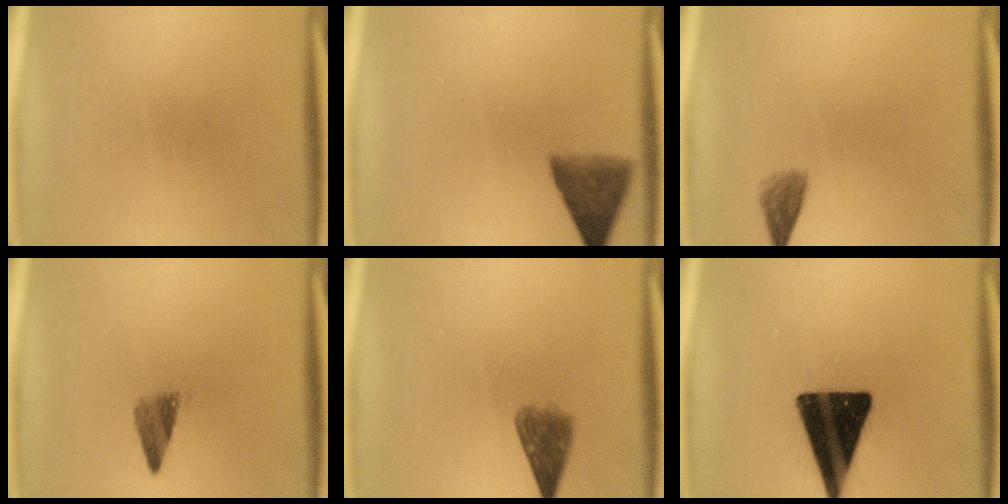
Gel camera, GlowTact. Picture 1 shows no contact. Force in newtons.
{"total": 5.8}
{"total": 2.0}
{"total": 2.9}
{"total": 4.1}
{"total": 18.7}